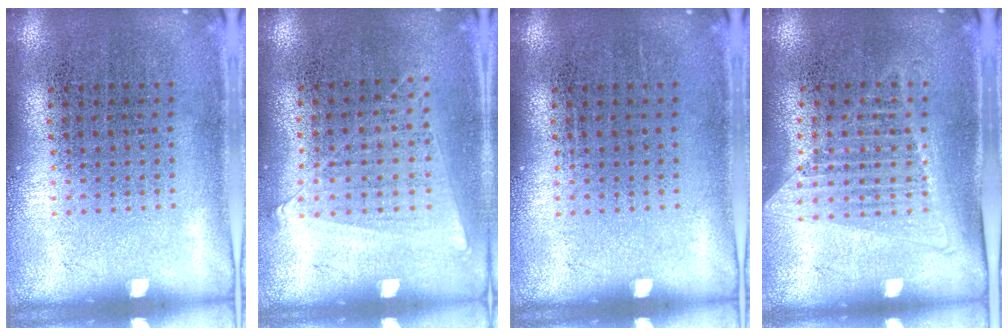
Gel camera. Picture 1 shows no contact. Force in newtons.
{"total": 1.1, "press": 1.0, "slide": 0.4}
{"total": 0.0}
{"total": 1.3, "press": 1.2, "slide": 0.5}